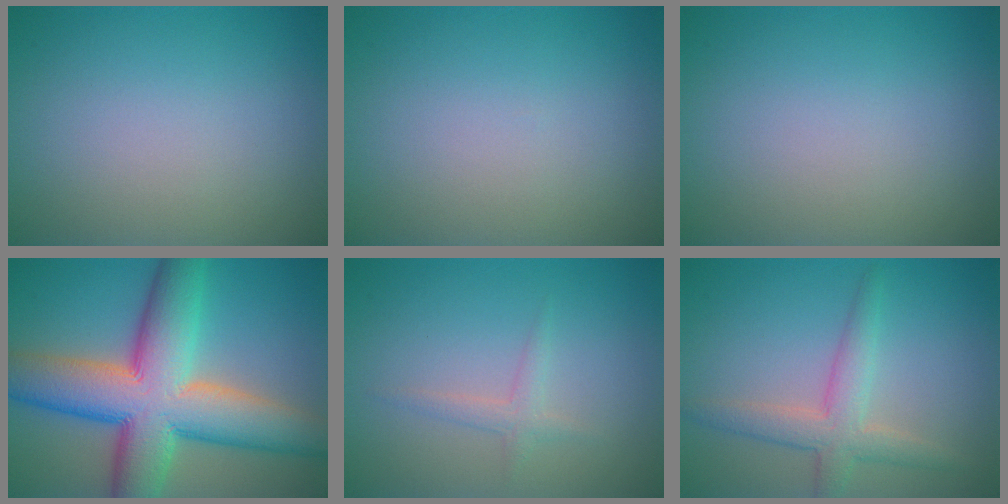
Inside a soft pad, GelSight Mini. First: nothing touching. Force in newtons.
{"total": 0.0}
{"total": 0.0}
{"total": 13.3, "press": 13.3, "slide": 0.3}
{"total": 1.3, "press": 1.3, "slide": 0.0}
{"total": 3.6, "press": 3.6, "slide": 0.2}